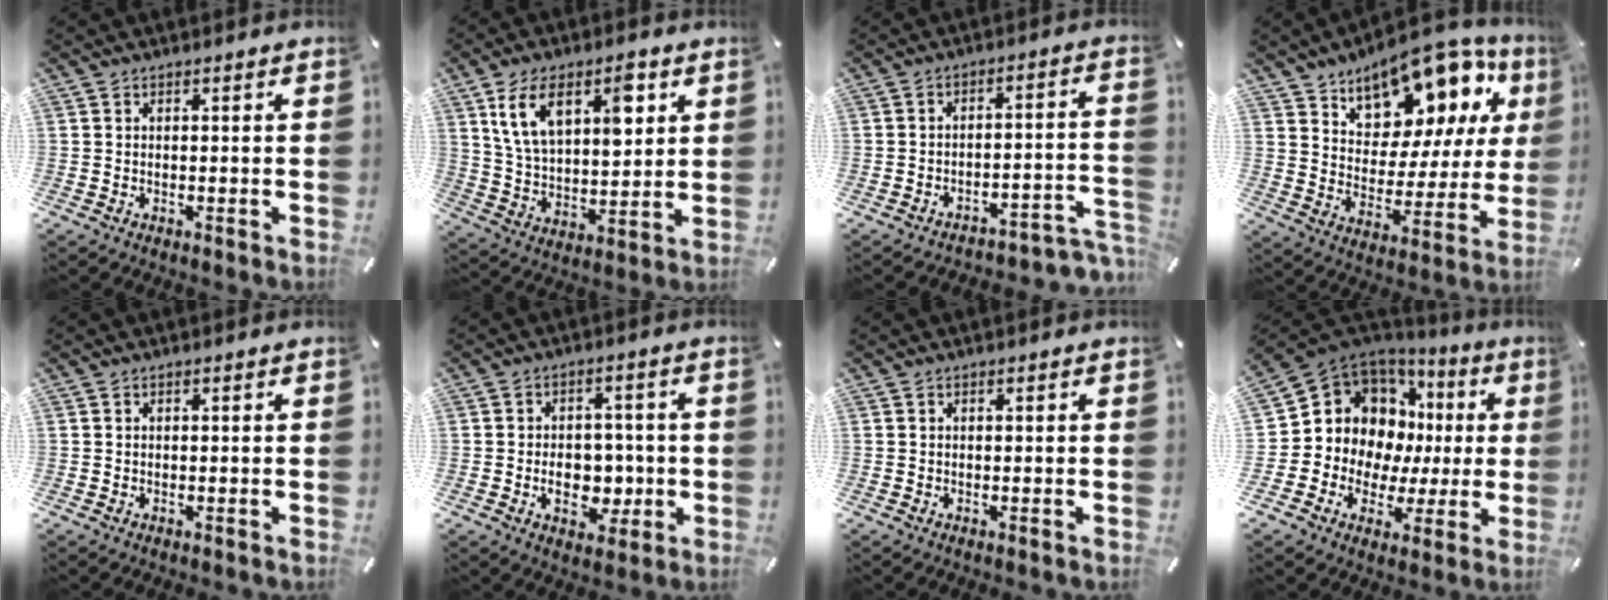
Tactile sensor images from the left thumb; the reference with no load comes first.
{"total": 13.7, "force": [7.0, 7.5, 9.1], "torque": [-0.153, -0.012, 0.125]}
{"total": 4.6, "force": [-2.3, 2.6, 3.0], "torque": [-0.043, -0.004, -0.043]}
{"total": 15.4, "force": [12.1, 8.1, 5.3], "torque": [-0.079, -0.110, 0.208]}
{"total": 0.0}
{"total": 9.4, "force": [-1.9, 6.7, 6.3], "torque": [-0.087, 0.003, -0.033]}
{"total": 0.0}
{"total": 12.4, "force": [4.0, 10.8, 4.4], "torque": [-0.083, -0.058, 0.090]}